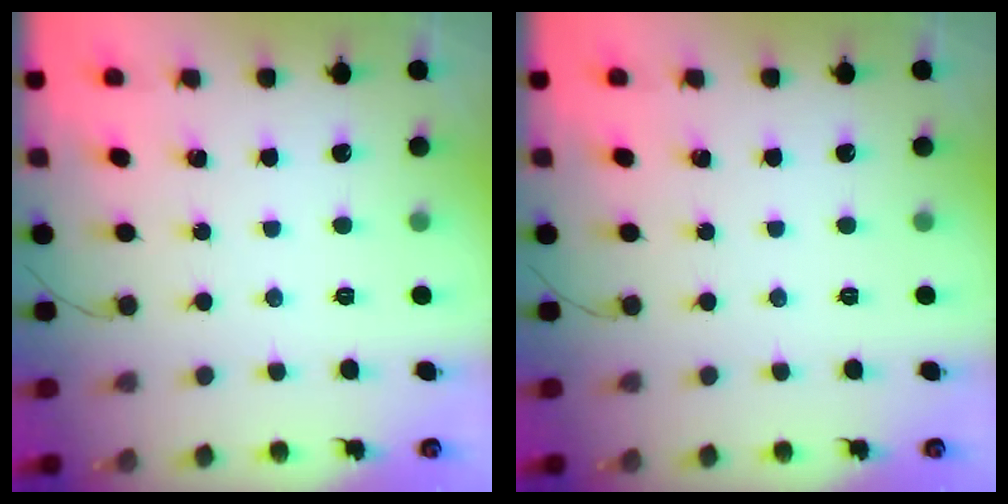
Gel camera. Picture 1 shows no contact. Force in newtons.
{"total": 0.0}